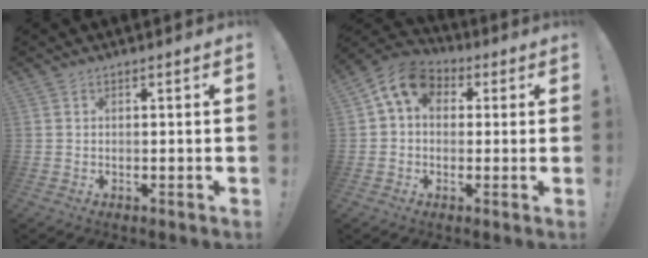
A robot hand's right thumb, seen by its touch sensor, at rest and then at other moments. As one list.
[{"total": 9.8, "force": [3.1, 7.2, 6.0], "torque": [-0.100, 0.004, 0.062]}]